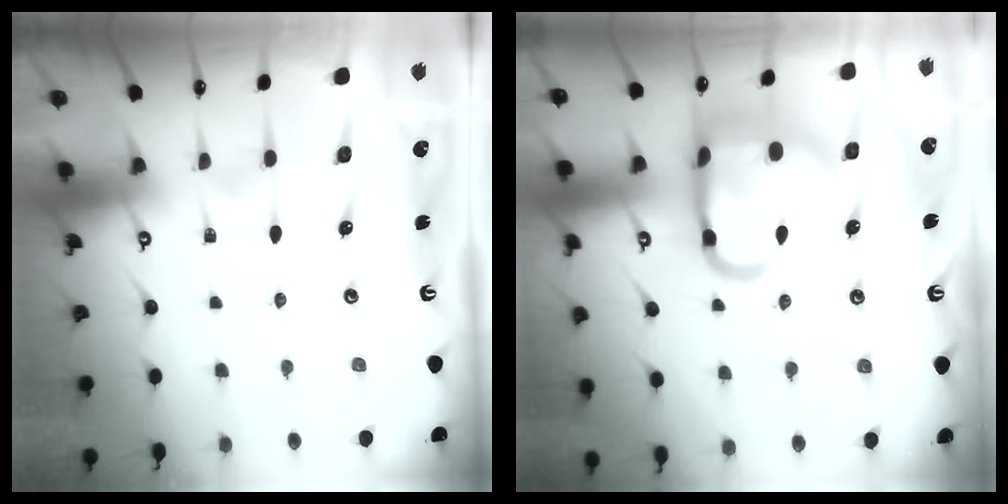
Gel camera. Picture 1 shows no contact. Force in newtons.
{"total": 17.3, "press": 17.2, "slide": 1.8}